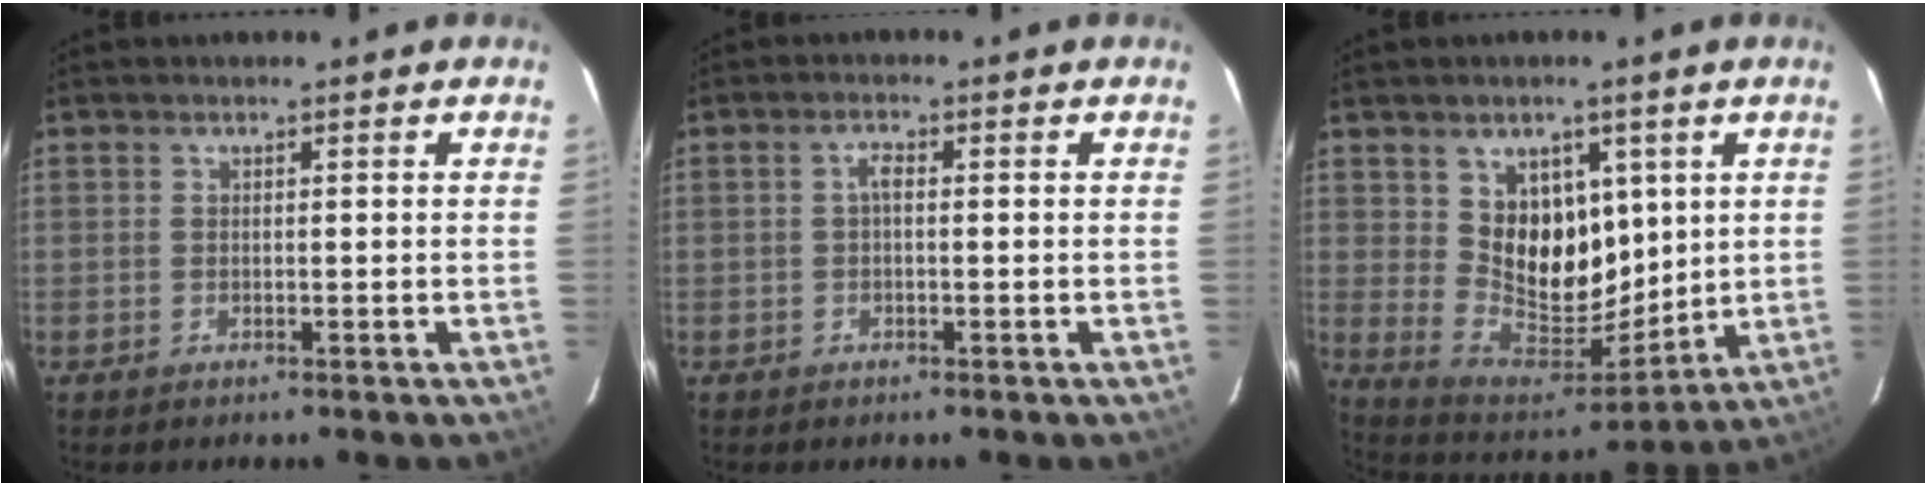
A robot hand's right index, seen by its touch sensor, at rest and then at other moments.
{"total": 1.5, "force": [-0.1, 0.6, 1.4], "torque": [-0.027, 0.008, -0.005]}
{"total": 13.5, "force": [4.7, 10.3, 7.3], "torque": [-0.130, -0.010, 0.107]}